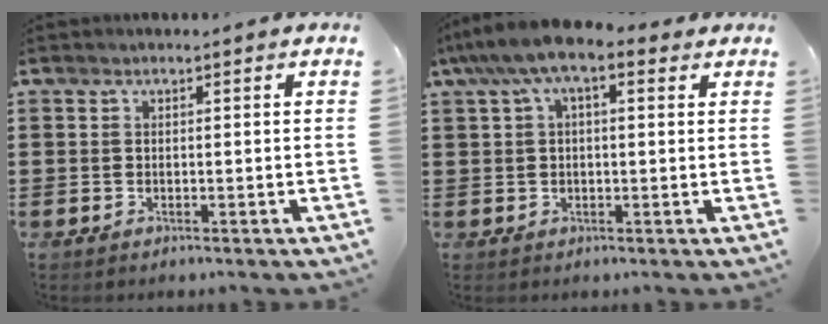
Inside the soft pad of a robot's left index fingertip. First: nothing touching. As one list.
[{"total": 6.6, "force": [3.4, 2.1, 5.2], "torque": [-0.107, 0.003, 0.059]}]